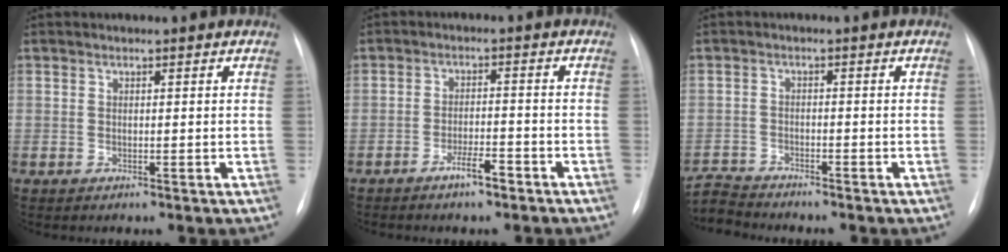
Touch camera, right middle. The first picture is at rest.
{"total": 3.5, "force": [-2.5, 0.5, 2.4], "torque": [-0.044, 0.001, -0.045]}
{"total": 4.4, "force": [-4.4, 0.0, -0.7], "torque": [0.015, -0.012, -0.082]}